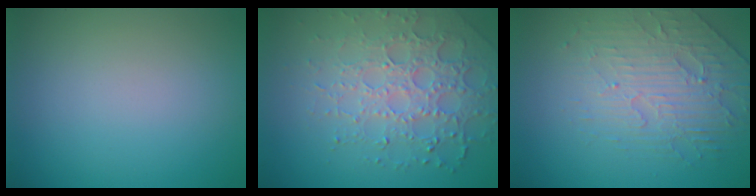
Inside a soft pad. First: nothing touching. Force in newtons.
{"total": 5.5, "press": 4.5, "slide": 3.3}
{"total": 3.3, "press": 2.9, "slide": 1.6}